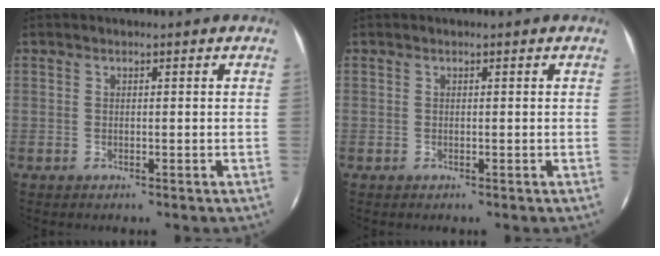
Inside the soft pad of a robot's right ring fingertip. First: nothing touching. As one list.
[{"total": 0.0}]